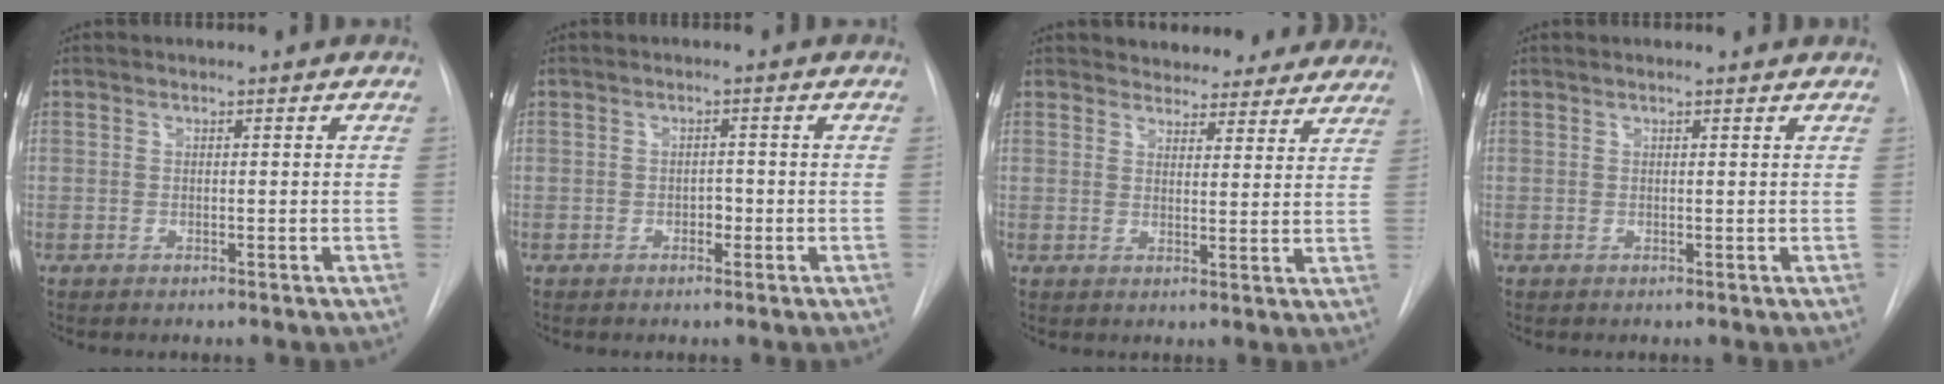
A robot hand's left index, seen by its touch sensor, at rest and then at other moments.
{"total": 1.3, "force": [-0.5, 0.9, 0.8], "torque": [-0.009, 0.004, -0.009]}
{"total": 14.9, "force": [13.5, 5.6, 2.7], "torque": [-0.016, -0.001, 0.152]}
{"total": 2.2, "force": [2.1, 0.1, 0.7], "torque": [-0.013, 0.016, 0.022]}